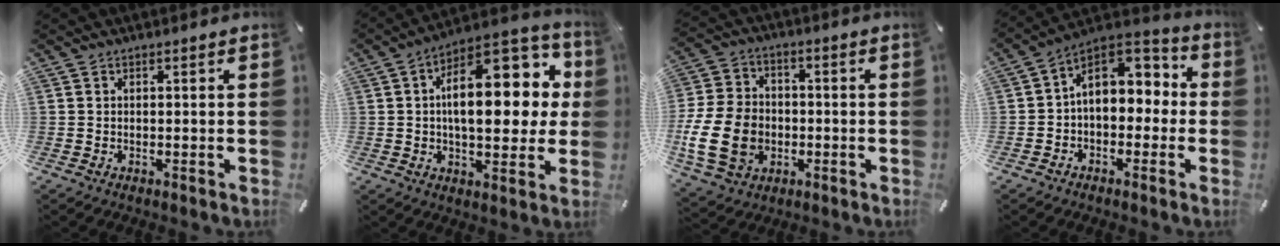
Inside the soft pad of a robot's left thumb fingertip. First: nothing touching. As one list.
[{"total": 20.9, "force": [4.8, 10.7, 17.3], "torque": [-0.244, -0.027, 0.074]}, {"total": 17.3, "force": [-4.0, 13.4, 10.2], "torque": [-0.216, 0.025, -0.070]}, {"total": 9.5, "force": [1.6, 7.6, 5.4], "torque": [-0.077, -0.006, 0.030]}]